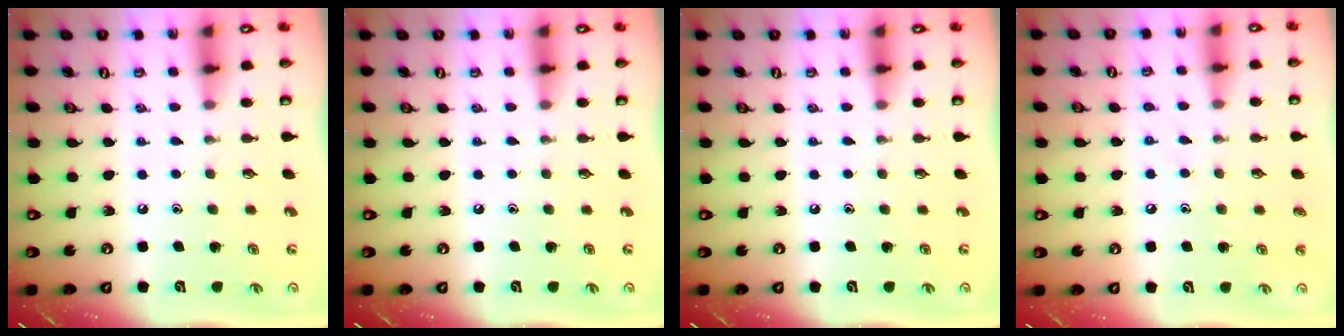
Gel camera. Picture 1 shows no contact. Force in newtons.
{"total": 0.0}
{"total": 0.0}
{"total": 5.8, "press": 5.8, "slide": 0.7}